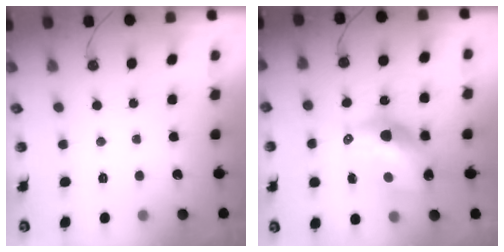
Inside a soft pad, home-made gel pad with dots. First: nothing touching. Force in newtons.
{"total": 16.7, "press": 16.6, "slide": 1.5}